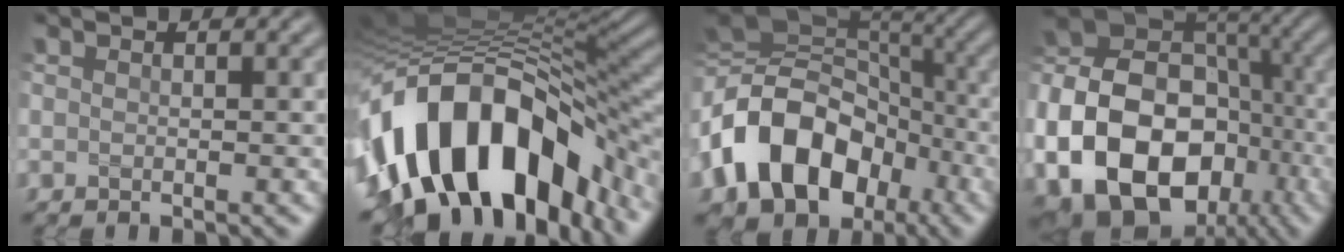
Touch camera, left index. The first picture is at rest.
{"total": 16.3, "force": [-6.2, 9.0, 12.0], "torque": [-0.218, 0.011, -0.098]}
{"total": 15.3, "force": [-4.9, 11.1, 9.3], "torque": [-0.192, -0.006, -0.093]}
{"total": 20.1, "force": [-6.0, 15.4, 11.5], "torque": [-0.226, -0.020, -0.109]}